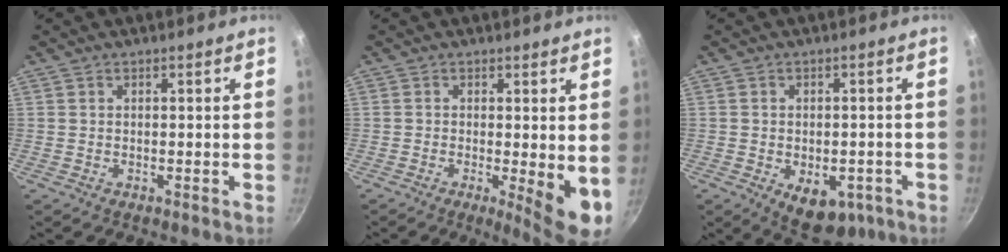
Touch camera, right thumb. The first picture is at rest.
{"total": 7.2, "force": [-0.6, 1.8, 6.9], "torque": [-0.091, -0.015, -0.005]}
{"total": 9.6, "force": [-3.6, 5.9, 6.7], "torque": [-0.055, 0.008, -0.032]}